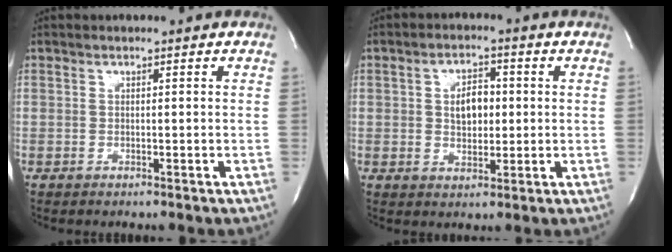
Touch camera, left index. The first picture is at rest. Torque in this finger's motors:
{"motor_torque": [0.19, 0.04, 0.07, 0.04]}